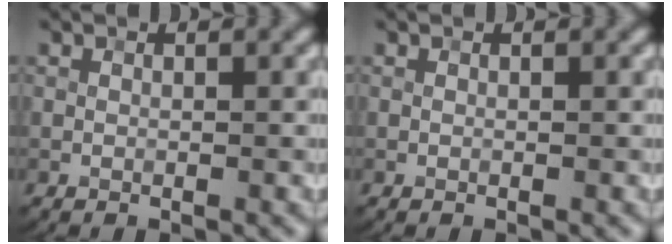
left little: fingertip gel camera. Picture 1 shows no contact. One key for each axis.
{"total": 0.0}